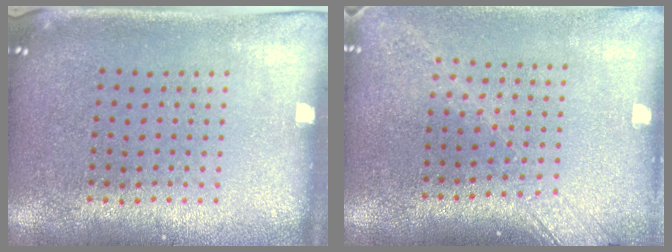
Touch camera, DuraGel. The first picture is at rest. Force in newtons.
{"total": 2.1, "press": 1.6, "slide": 1.4}